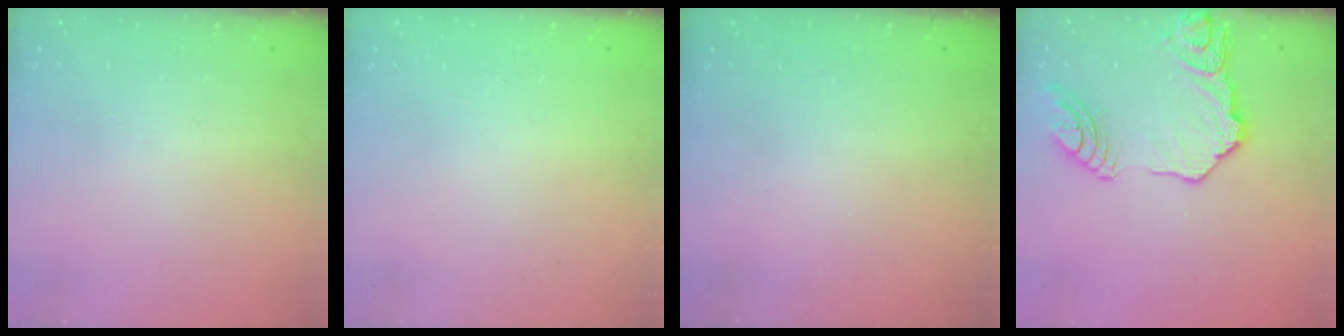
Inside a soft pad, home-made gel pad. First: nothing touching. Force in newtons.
{"total": 0.0}
{"total": 0.0}
{"total": 16.8, "press": 16.7, "slide": 1.6}